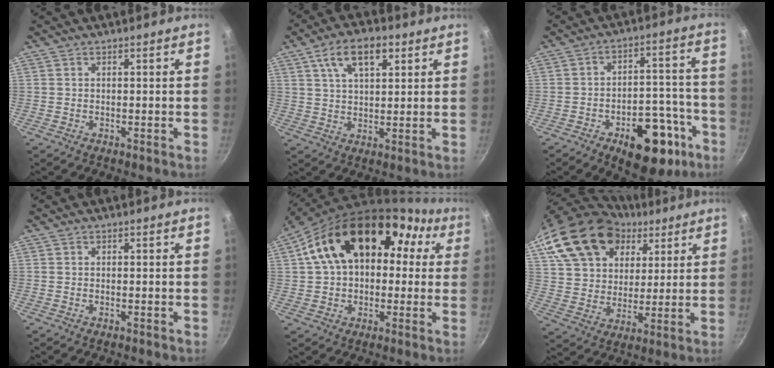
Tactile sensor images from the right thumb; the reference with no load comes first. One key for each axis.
{"total": 9.8, "fx": 4.5, "fy": 5.0, "fz": 7.2, "tx": -0.109, "ty": -0.001, "tz": 0.075}
{"total": 22.7, "fx": -12.2, "fy": 11.4, "fz": 15.3, "tx": -0.145, "ty": 0.083, "tz": -0.167}
{"total": 0.0}
{"total": 23.3, "fx": 5.8, "fy": 15.6, "fz": 16.3, "tx": -0.256, "ty": 0.052, "tz": 0.084}
{"total": 23.1, "fx": 11.7, "fy": 16.1, "fz": 11.7, "tx": -0.206, "ty": 0.005, "tz": 0.214}